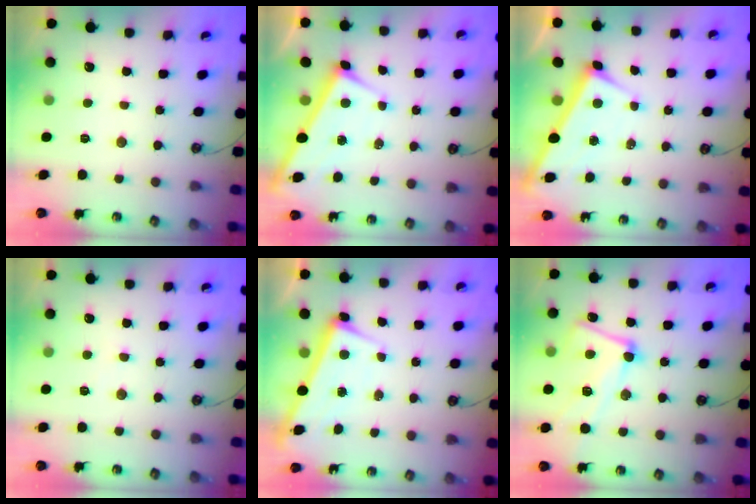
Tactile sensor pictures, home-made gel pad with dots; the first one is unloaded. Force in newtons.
{"total": 2.6, "press": 2.6, "slide": 0.4}
{"total": 2.9, "press": 2.9, "slide": 0.4}
{"total": 2.9, "press": 2.9, "slide": 0.2}
{"total": 2.6, "press": 2.6, "slide": 0.3}
{"total": 10.5, "press": 10.4, "slide": 1.7}